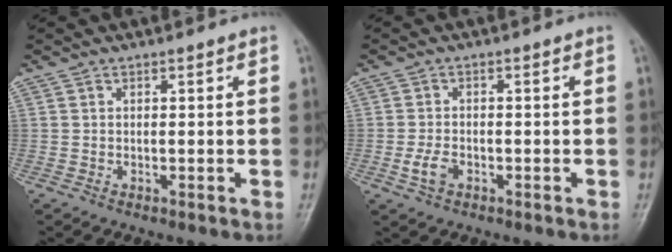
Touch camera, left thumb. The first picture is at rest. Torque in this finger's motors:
{"motor_torque": [-0.28, 0.49, 0.42, 0.21, 0.04]}